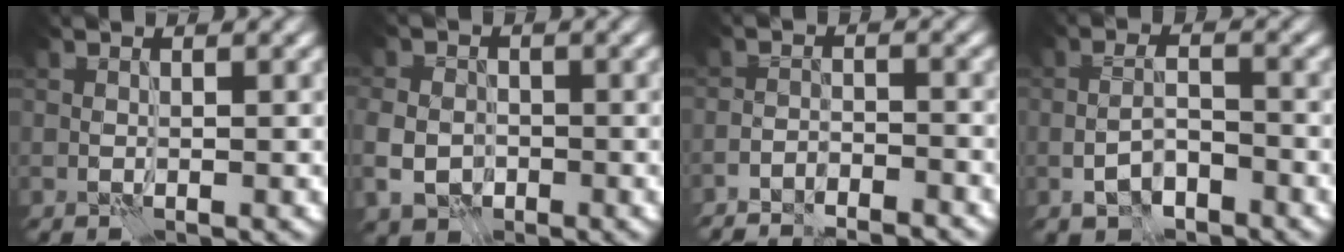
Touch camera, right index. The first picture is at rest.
{"total": 2.8, "force": [-1.2, 2.4, 1.1], "torque": [-0.026, -0.003, -0.023]}
{"total": 5.8, "force": [-5.7, 0.8, 0.7], "torque": [-0.006, 0.011, -0.079]}
{"total": 2.5, "force": [-1.7, 1.0, 1.5], "torque": [-0.035, 0.007, -0.031]}